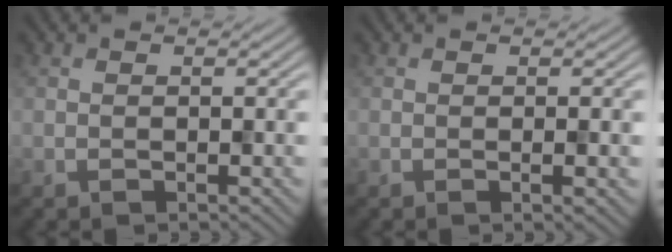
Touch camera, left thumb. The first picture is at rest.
{"total": 1.3, "force": [-0.2, 0.1, 1.3], "torque": [-0.023, 0.003, -0.004]}